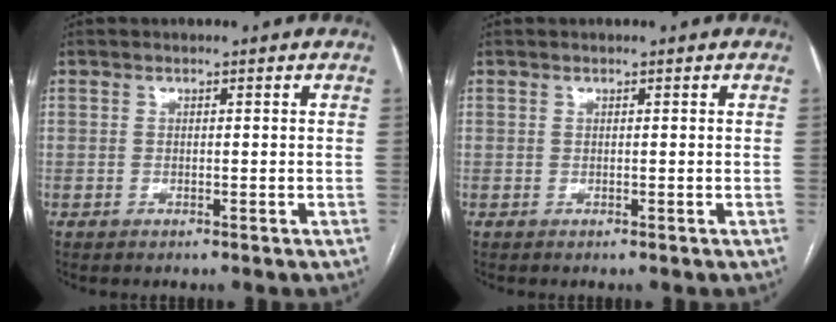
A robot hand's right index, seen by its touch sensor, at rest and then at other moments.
{"total": 0.0}